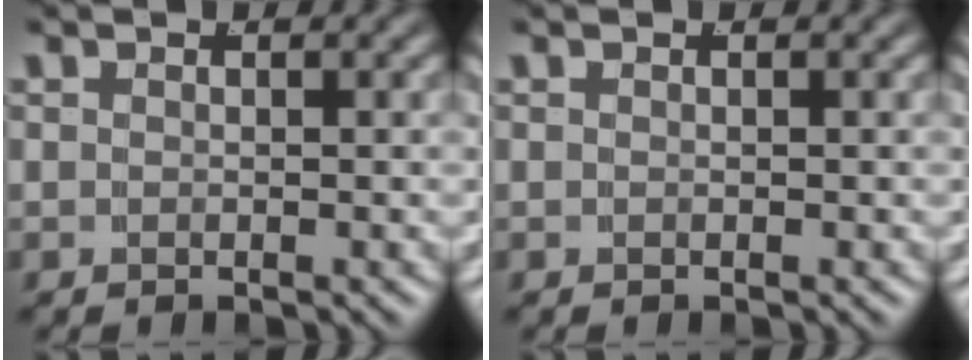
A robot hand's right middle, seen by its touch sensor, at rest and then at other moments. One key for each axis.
{"total": 0.0}